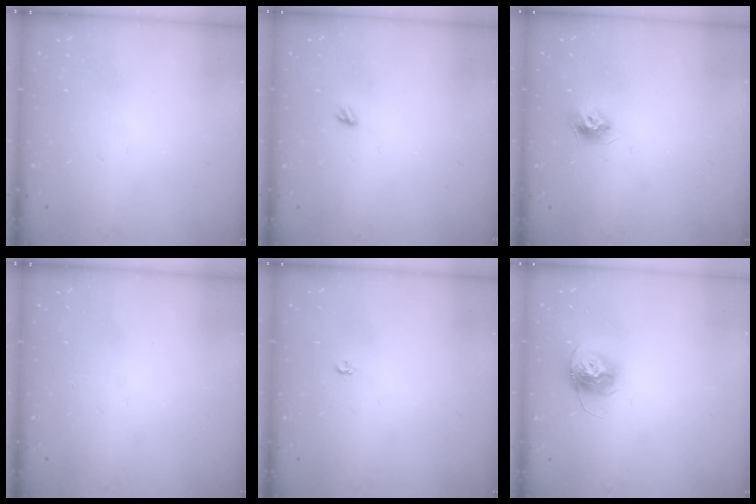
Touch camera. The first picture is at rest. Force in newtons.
{"total": 4.2, "press": 4.2, "slide": 0.5}
{"total": 8.4, "press": 8.3, "slide": 0.7}
{"total": 0.0}
{"total": 3.5, "press": 3.4, "slide": 0.3}
{"total": 11.9, "press": 11.9, "slide": 1.0}